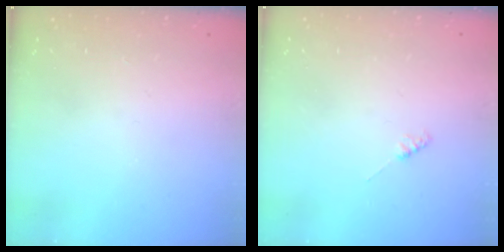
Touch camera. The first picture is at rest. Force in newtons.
{"total": 2.3, "press": 2.3, "slide": 0.3}